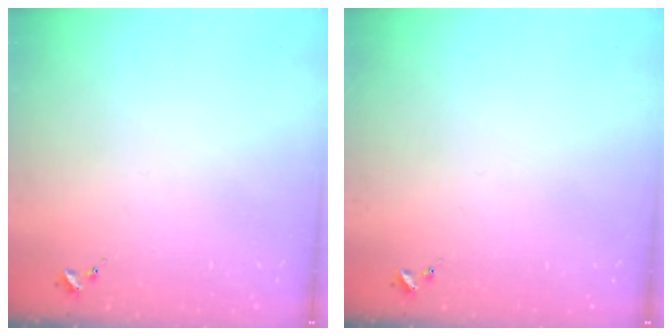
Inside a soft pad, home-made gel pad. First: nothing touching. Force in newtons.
{"total": 0.0}